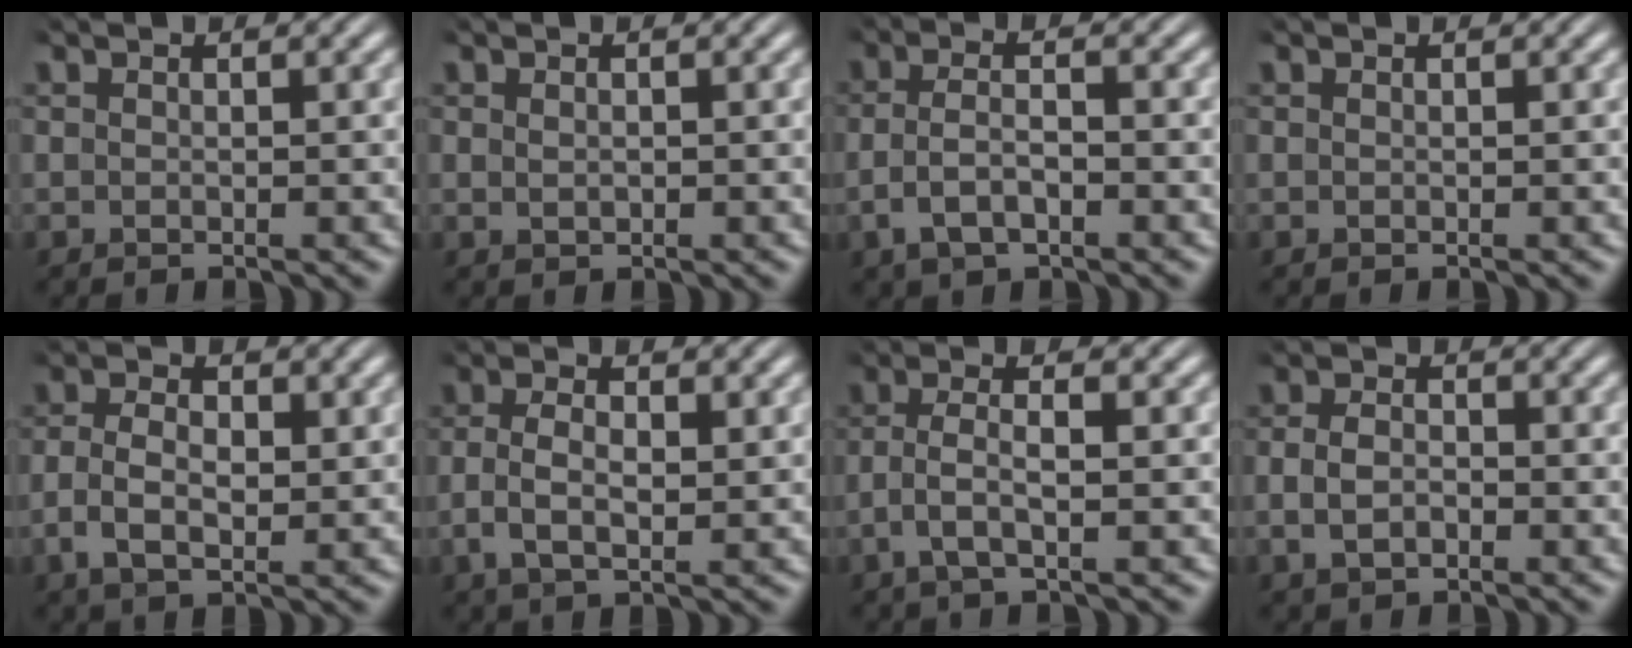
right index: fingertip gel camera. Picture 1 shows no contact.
{"total": 0.7, "force": [0.2, 0.4, 0.5], "torque": [-0.015, -0.004, 0.010]}
{"total": 3.8, "force": [-1.2, 2.1, 2.9], "torque": [-0.066, -0.002, -0.018]}
{"total": 0.0}
{"total": 4.1, "force": [-0.2, 2.6, 3.1], "torque": [-0.070, -0.006, 0.000]}
{"total": 3.8, "force": [0.0, 2.1, 3.2], "torque": [-0.074, -0.006, 0.005]}
{"total": 3.2, "force": [-0.7, 1.0, 3.0], "torque": [-0.066, -0.001, -0.009]}
{"total": 2.8, "force": [-0.7, 2.0, 1.9], "torque": [-0.042, -0.001, -0.011]}